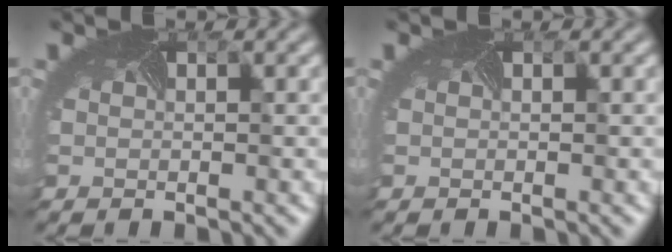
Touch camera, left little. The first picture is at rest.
{"total": 0.0}